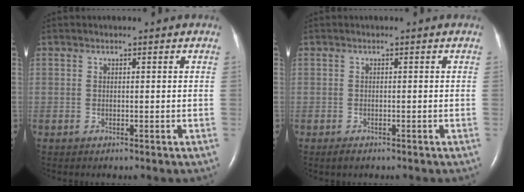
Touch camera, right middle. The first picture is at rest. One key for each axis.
{"total": 1.2, "fx": -0.8, "fy": 0.5, "fz": 0.6, "tx": -0.016, "ty": -0.001, "tz": -0.010}